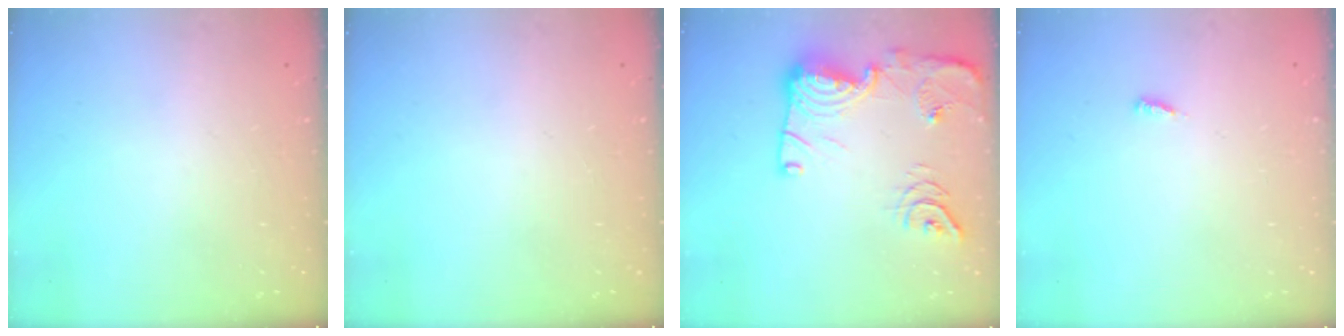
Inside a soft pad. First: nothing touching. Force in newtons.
{"total": 0.0}
{"total": 18.6, "press": 18.6, "slide": 1.1}
{"total": 2.6, "press": 2.6, "slide": 0.3}